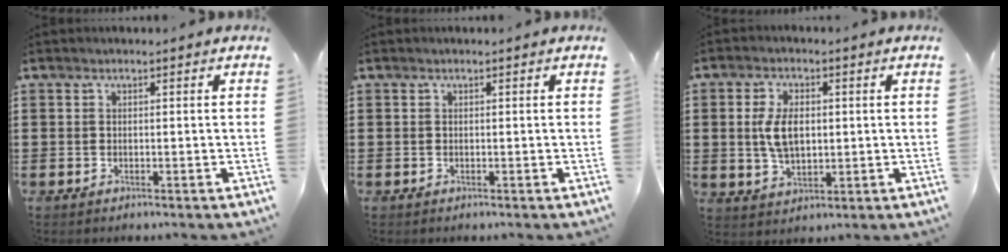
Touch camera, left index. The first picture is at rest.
{"total": 0.0}
{"total": 6.1, "force": [0.7, 3.4, 5.1], "torque": [-0.109, 0.004, 0.005]}